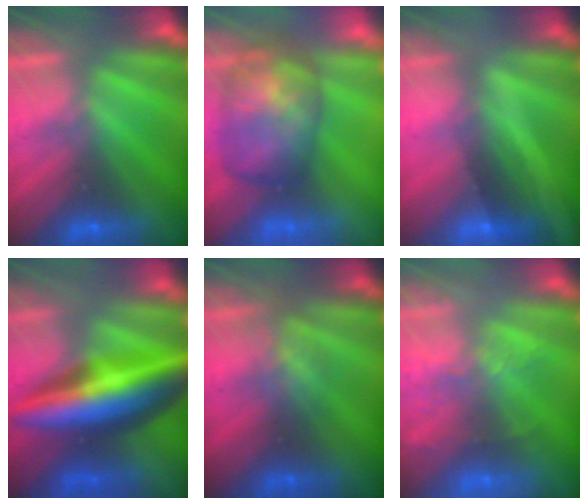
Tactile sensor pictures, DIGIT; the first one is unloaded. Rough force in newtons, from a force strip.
{"total": 7.4}
{"total": 2.1}
{"total": 6.5}
{"total": 2.7}
{"total": 5.8}